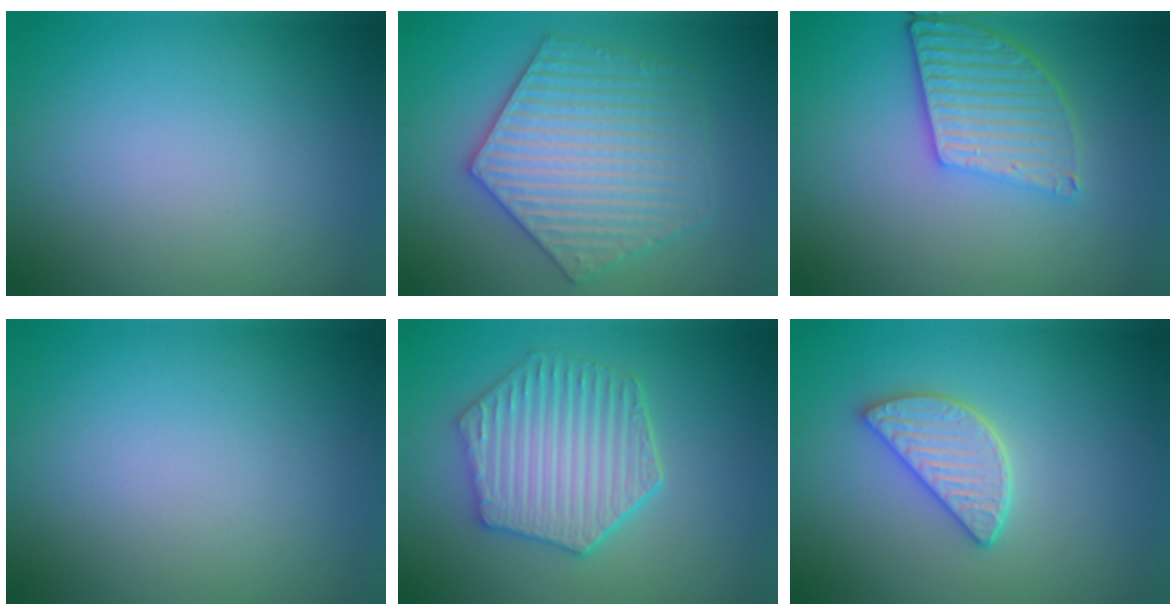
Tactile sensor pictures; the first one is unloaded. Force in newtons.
{"total": 6.2, "press": 6.1, "slide": 1.0}
{"total": 4.5, "press": 3.8, "slide": 2.5}
{"total": 0.0}
{"total": 5.9, "press": 4.9, "slide": 3.4}
{"total": 3.2, "press": 3.0, "slide": 1.2}